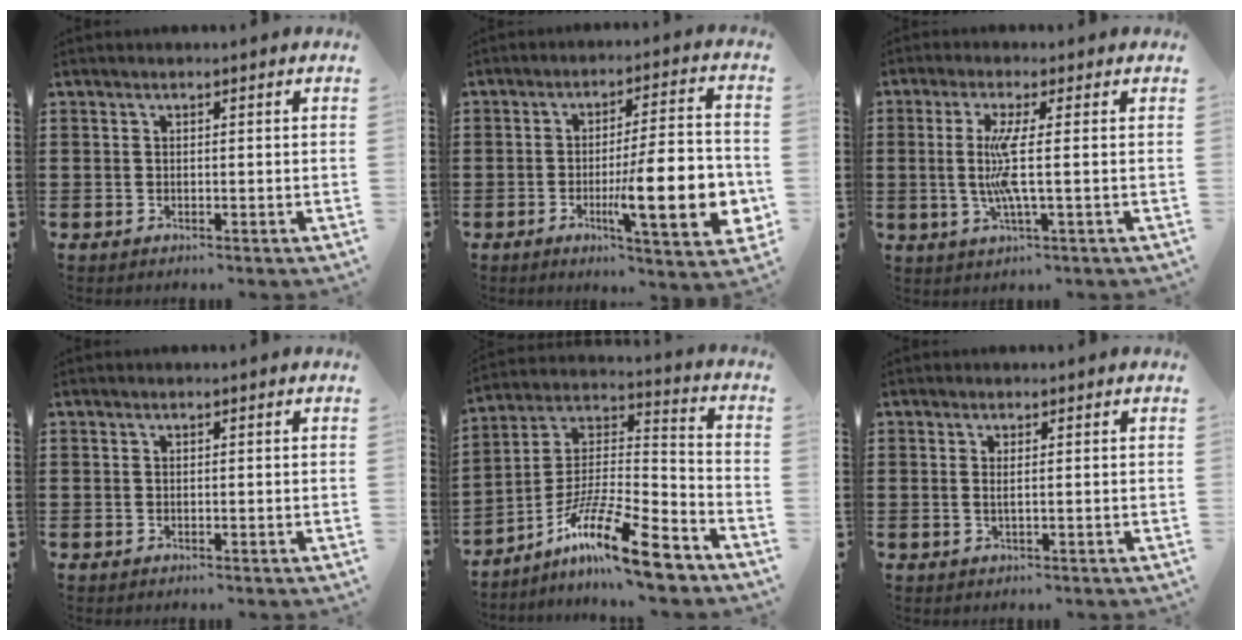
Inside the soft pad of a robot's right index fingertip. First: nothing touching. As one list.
[{"total": 14.9, "force": [-3.8, 3.3, 14.0], "torque": [-0.211, -0.008, -0.060]}, {"total": 6.4, "force": [-0.1, -0.1, 6.4], "torque": [-0.147, -0.022, -0.014]}, {"total": 0.0}, {"total": 15.7, "force": [-11.3, 2.5, 10.6], "torque": [-0.190, 0.027, -0.204]}, {"total": 1.0, "force": [0.1, -0.1, 1.0], "torque": [-0.020, -0.004, 0.001]}]